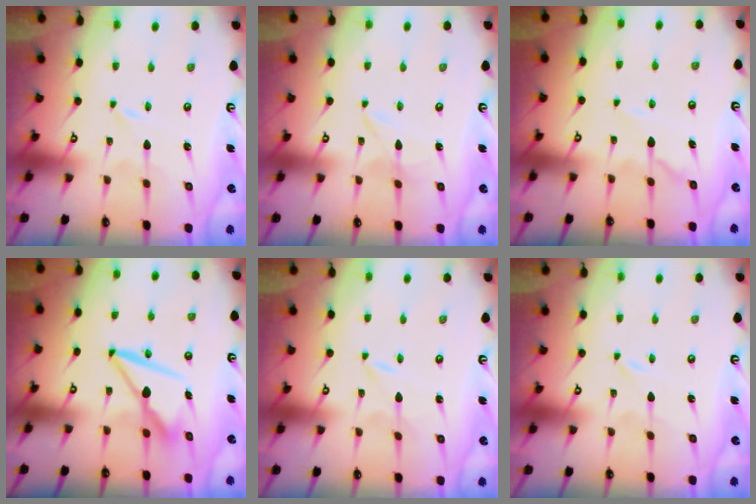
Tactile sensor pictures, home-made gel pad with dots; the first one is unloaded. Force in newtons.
{"total": 2.6, "press": 2.6, "slide": 0.3}
{"total": 6.7, "press": 6.7, "slide": 0.8}
{"total": 8.6, "press": 8.6, "slide": 1.2}
{"total": 0.0}
{"total": 0.0}